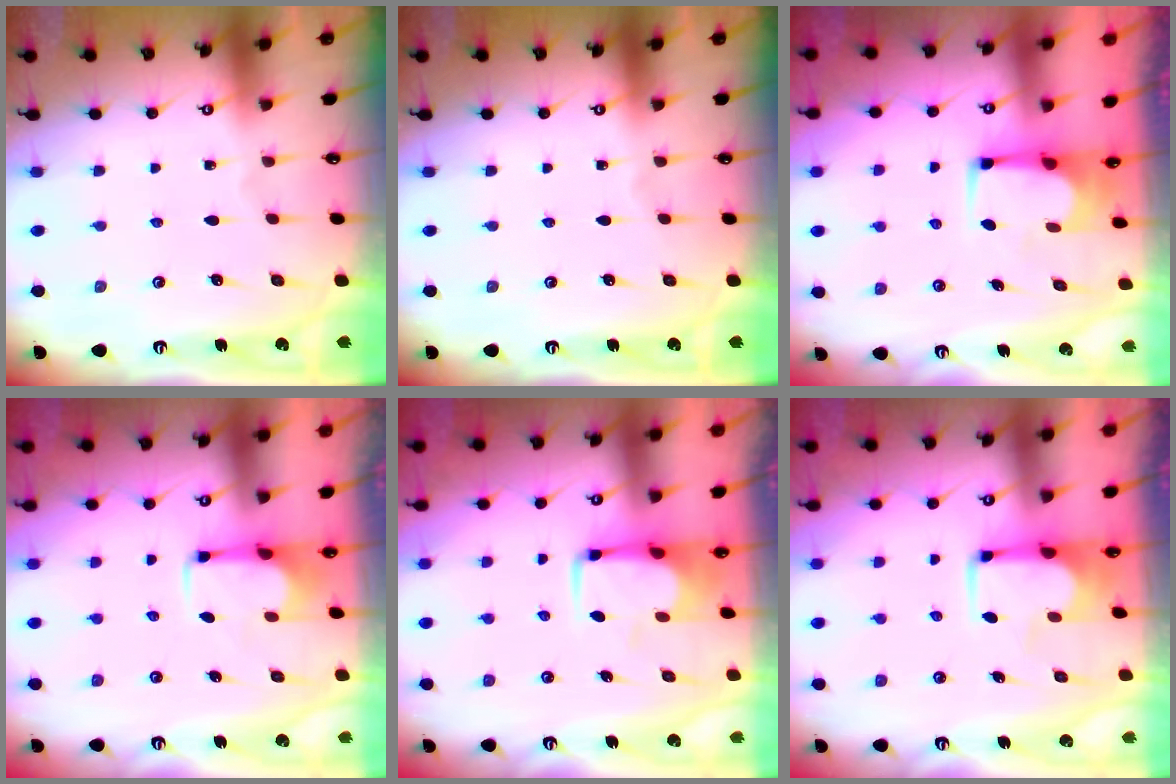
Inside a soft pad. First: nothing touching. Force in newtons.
{"total": 0.0}
{"total": 2.2, "press": 2.2, "slide": 0.2}
{"total": 2.8, "press": 2.7, "slide": 0.9}
{"total": 3.9, "press": 3.9, "slide": 0.7}
{"total": 3.8, "press": 3.7, "slide": 0.4}